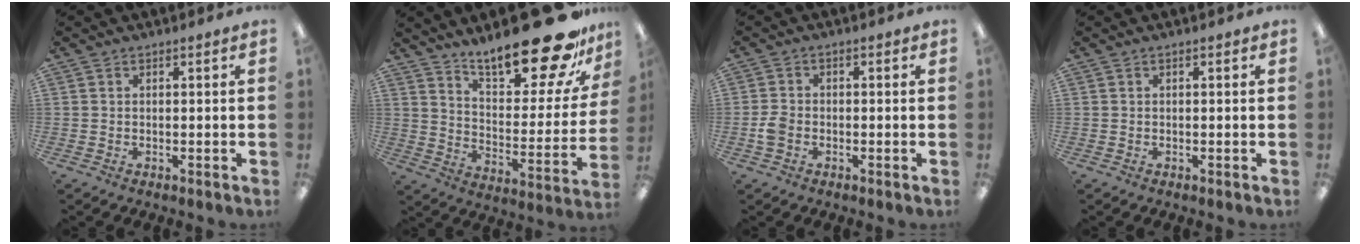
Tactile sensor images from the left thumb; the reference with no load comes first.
{"total": 25.0, "force": [19.1, 7.4, 14.3], "torque": [-0.202, -0.130, 0.313]}
{"total": 3.4, "force": [-1.3, 2.4, 2.0], "torque": [-0.040, 0.006, -0.025]}
{"total": 0.0}